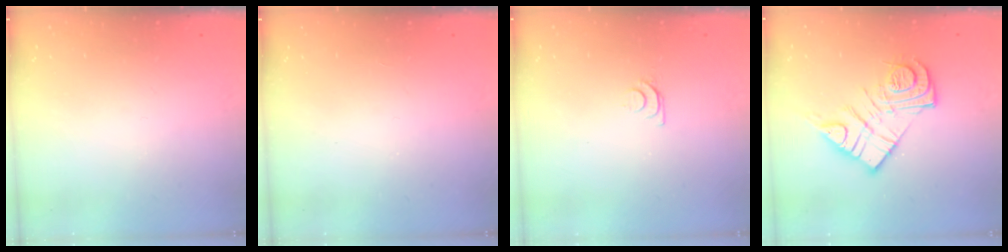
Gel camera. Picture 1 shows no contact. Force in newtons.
{"total": 2.8, "press": 2.8, "slide": 0.4}
{"total": 4.3, "press": 4.2, "slide": 0.5}
{"total": 14.7, "press": 14.7, "slide": 1.3}